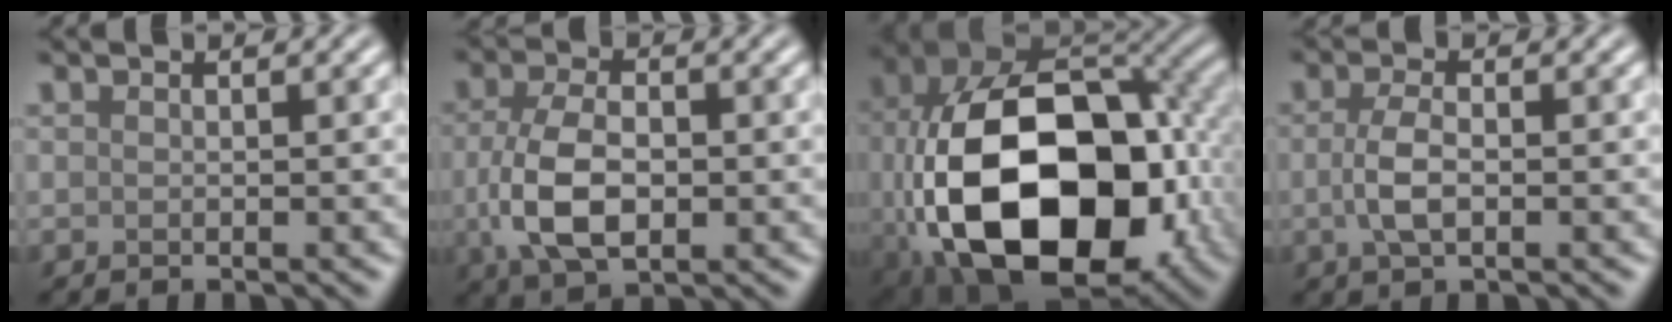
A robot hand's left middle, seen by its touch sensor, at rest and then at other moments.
{"total": 6.1, "force": [-0.8, 3.7, 4.9], "torque": [-0.109, -0.006, -0.013]}
{"total": 19.0, "force": [-3.5, 12.4, 14.0], "torque": [-0.280, -0.034, -0.037]}
{"total": 2.8, "force": [-0.3, 1.2, 2.5], "torque": [-0.057, 0.001, -0.007]}